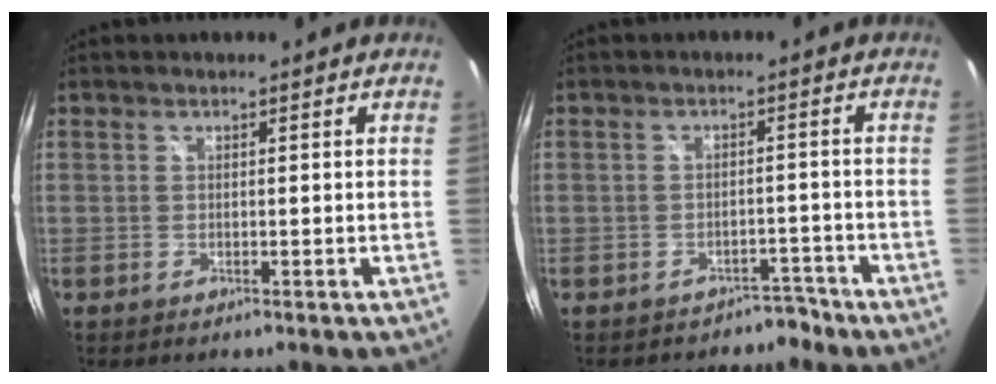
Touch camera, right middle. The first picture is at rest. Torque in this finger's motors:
{"motor_torque": [-1.21, -0.59, -0.47, -0.10]}